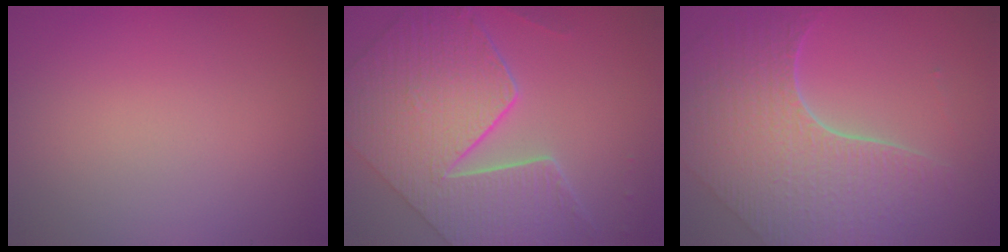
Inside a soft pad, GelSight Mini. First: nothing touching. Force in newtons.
{"total": 9.2, "press": 6.8, "slide": 6.2}
{"total": 8.6, "press": 6.2, "slide": 6.0}